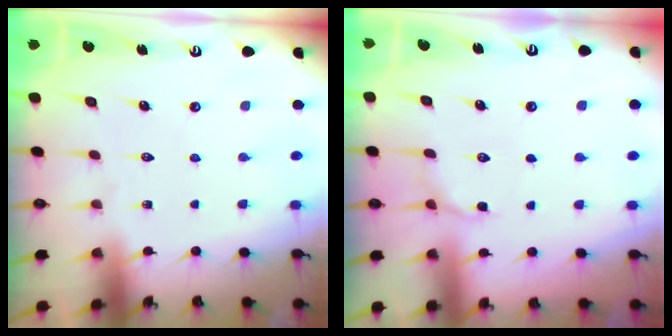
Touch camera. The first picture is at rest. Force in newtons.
{"total": 6.0, "press": 5.8, "slide": 1.8}